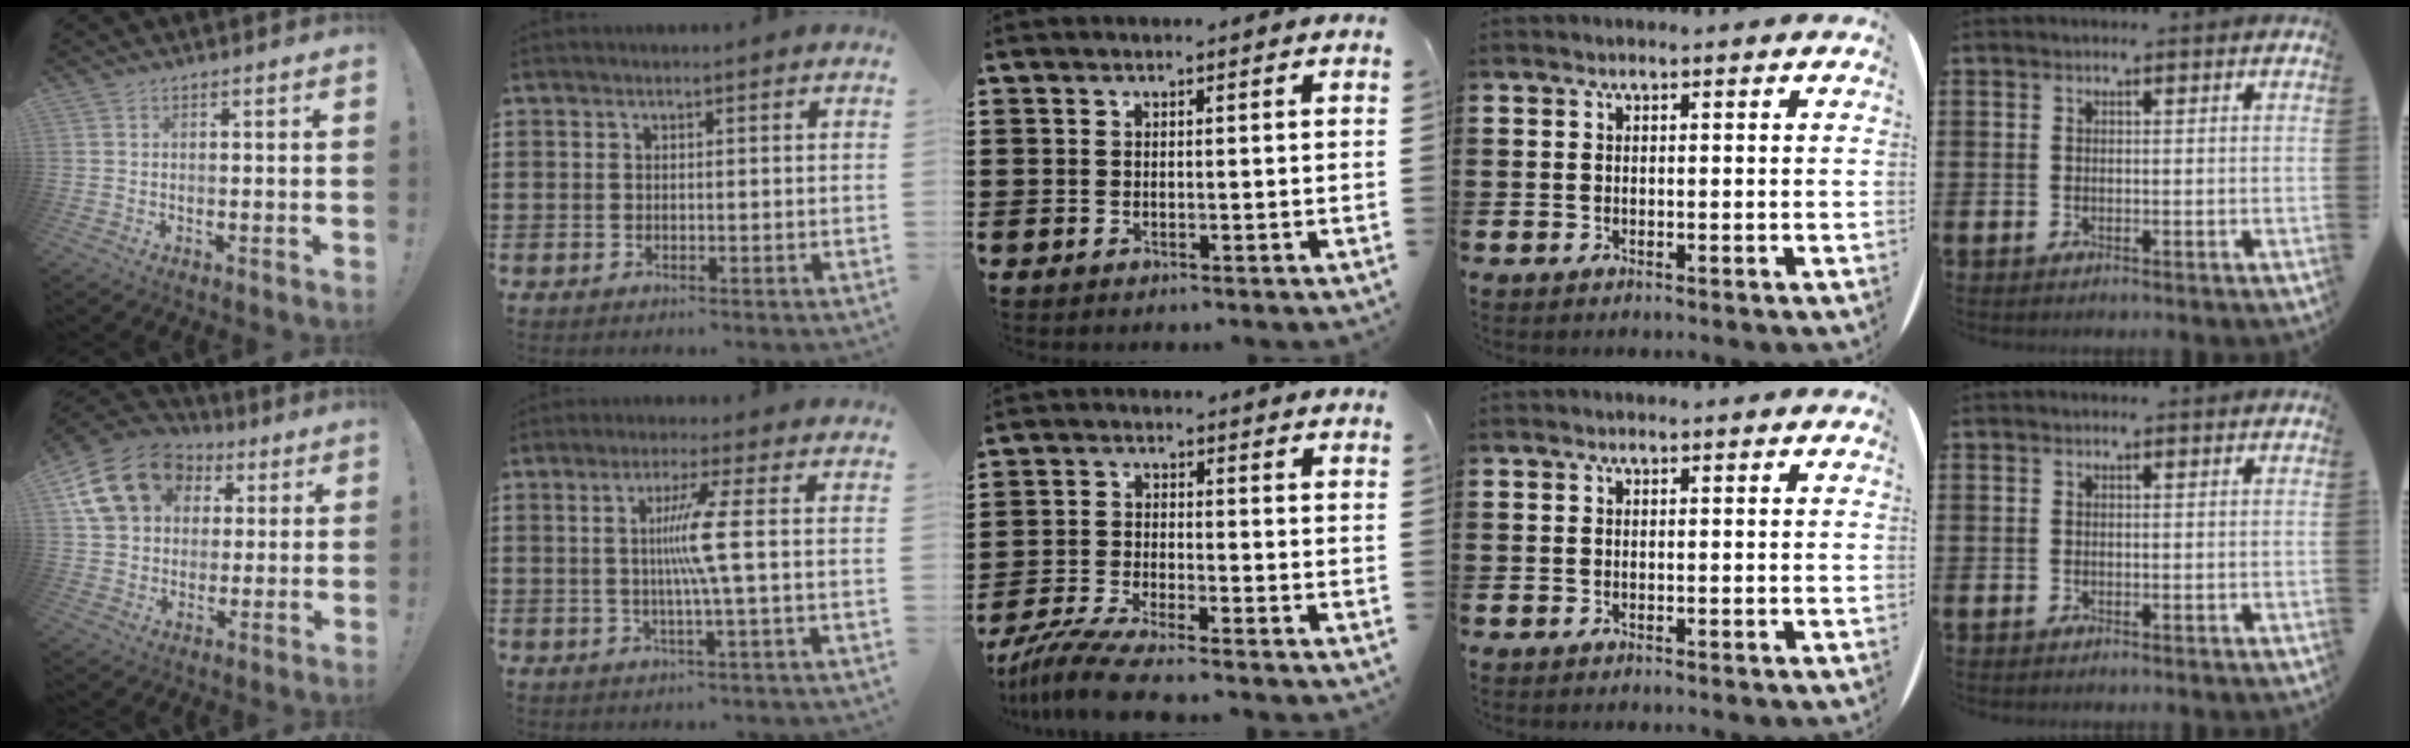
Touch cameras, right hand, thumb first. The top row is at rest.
{"thumb": {"total": 18.9, "force": [7.0, 14.8, 9.4], "torque": [-0.136, -0.017, 0.143]}, "index": {"total": 6.5, "force": [0.0, -1.5, 6.3], "torque": [-0.123, -0.012, -0.011]}, "middle": {"total": 5.5, "force": [-4.9, 0.0, 2.4], "torque": [-0.073, -0.027, -0.102]}}